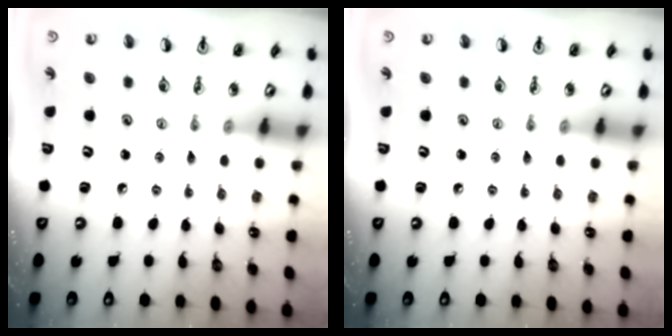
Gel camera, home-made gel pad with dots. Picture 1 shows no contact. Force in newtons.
{"total": 0.0}